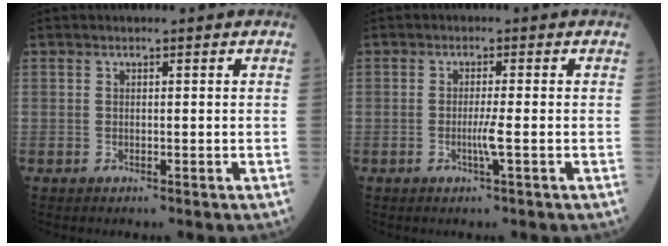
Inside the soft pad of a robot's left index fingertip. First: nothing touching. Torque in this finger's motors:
{"motor_torque": [0.18, 0.05, 0.03, 0.05]}